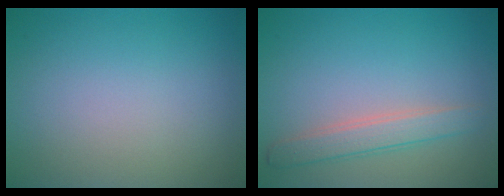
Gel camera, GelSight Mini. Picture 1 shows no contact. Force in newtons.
{"total": 2.5, "press": 2.4, "slide": 0.1}